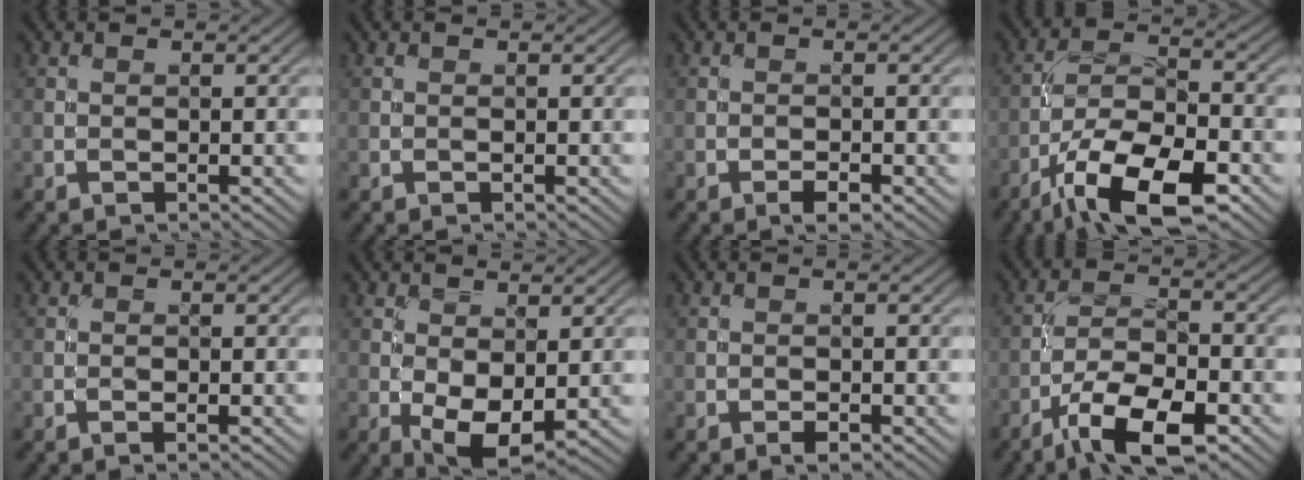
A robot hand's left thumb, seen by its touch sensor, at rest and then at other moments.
{"total": 0.0}
{"total": 1.8, "force": [-1.1, 0.6, 1.2], "torque": [-0.019, 0.001, -0.023]}
{"total": 12.7, "force": [-7.6, 4.3, 9.2], "torque": [-0.170, -0.001, -0.149]}
{"total": 0.7, "force": [-0.3, 0.1, 0.6], "torque": [-0.012, 0.002, -0.007]}
{"total": 5.2, "force": [-0.7, 2.8, 4.3], "torque": [-0.089, -0.008, -0.010]}
{"total": 1.0, "force": [-0.6, 0.3, 0.7], "torque": [-0.009, 0.001, -0.012]}
{"total": 9.5, "force": [-6.0, 3.0, 6.8], "torque": [-0.119, 0.002, -0.116]}